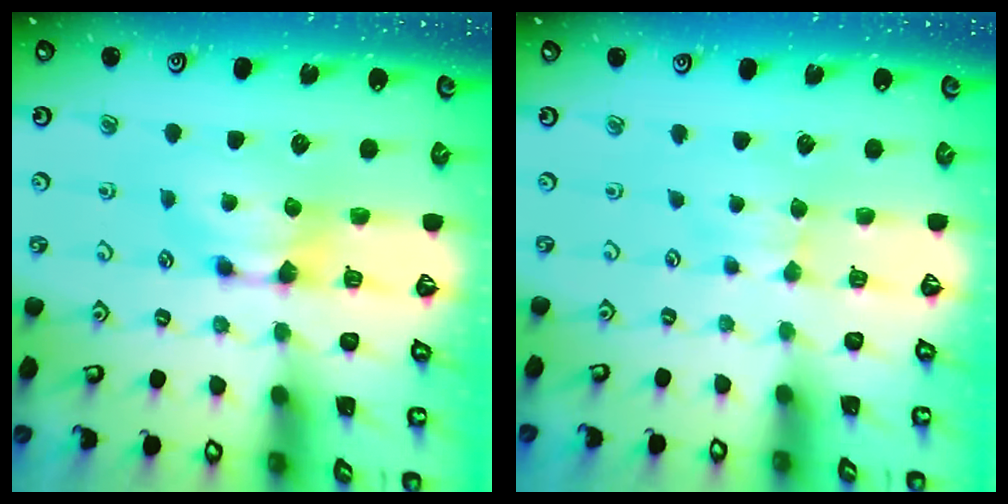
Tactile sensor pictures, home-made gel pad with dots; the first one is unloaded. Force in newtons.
{"total": 1.9, "press": 1.8, "slide": 0.4}